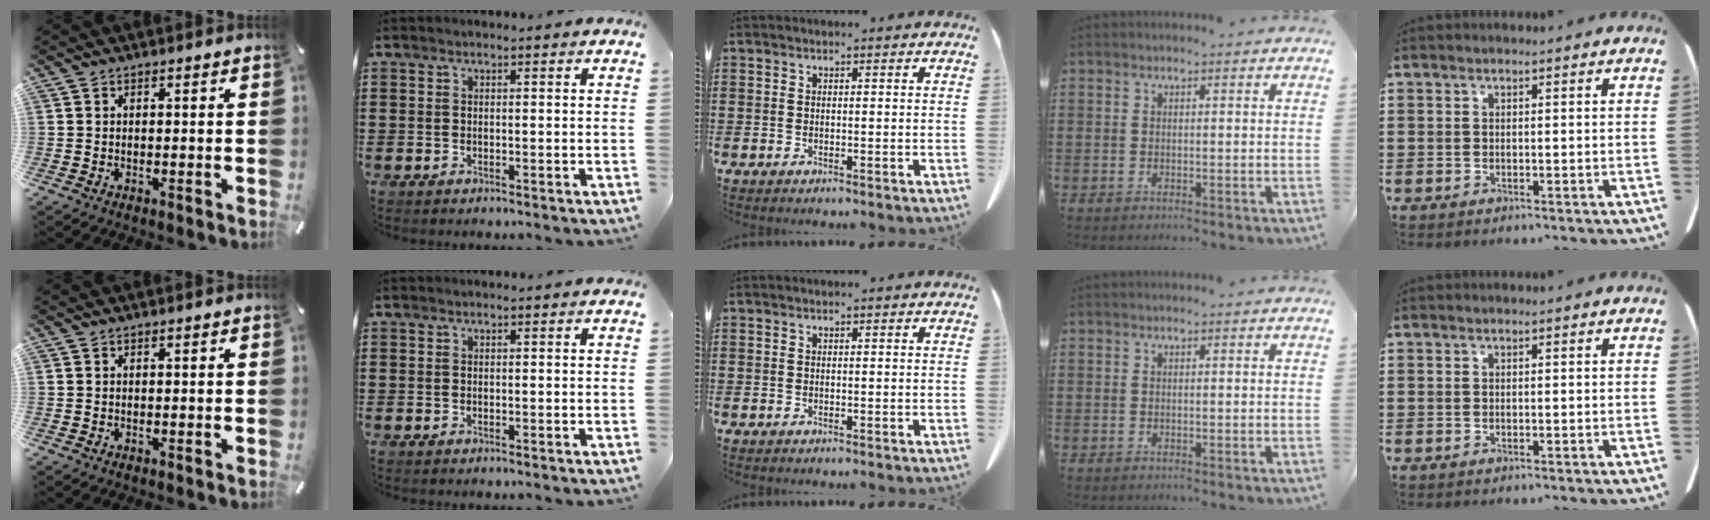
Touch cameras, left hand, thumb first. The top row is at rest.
{}